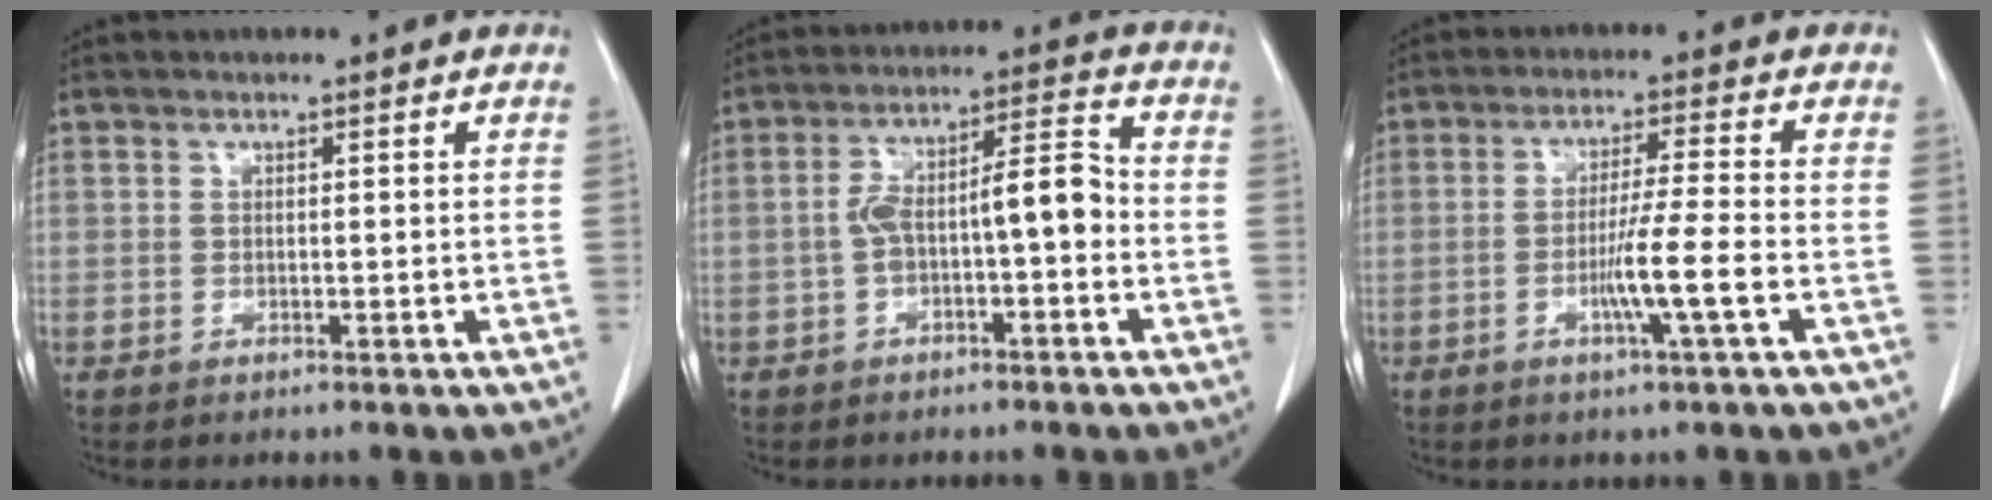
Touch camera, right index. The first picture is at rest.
{"total": 8.8, "force": [-1.7, 2.4, 8.3], "torque": [-0.147, 0.038, -0.025]}
{"total": 7.0, "force": [-2.3, -1.0, 6.5], "torque": [-0.115, -0.009, -0.044]}